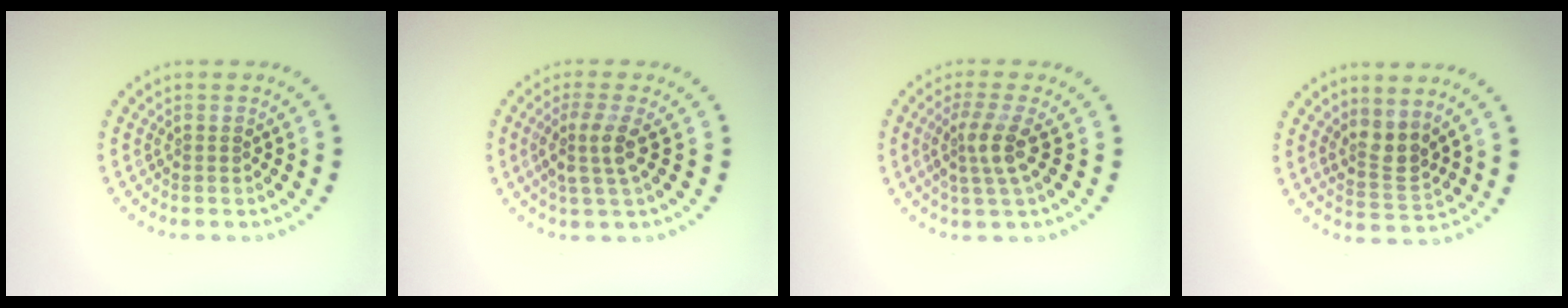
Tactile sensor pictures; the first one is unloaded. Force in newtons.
{"total": 2.9, "press": 2.3, "slide": 1.7}
{"total": 2.8, "press": 2.1, "slide": 1.8}
{"total": 2.4, "press": 2.0, "slide": 1.4}